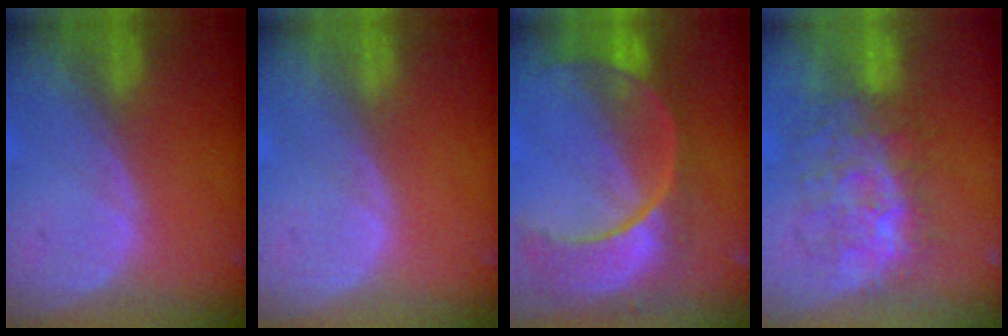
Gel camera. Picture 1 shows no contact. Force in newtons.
{"total": 0.0}
{"total": 11.2, "press": 9.4, "slide": 6.2}
{"total": 8.7, "press": 8.7, "slide": 0.3}